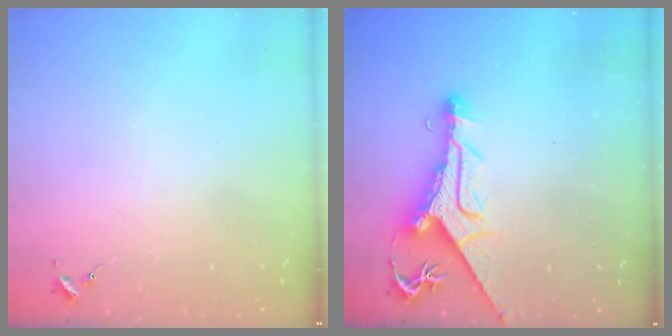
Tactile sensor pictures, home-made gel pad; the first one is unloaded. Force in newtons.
{"total": 12.1, "press": 12.0, "slide": 1.2}